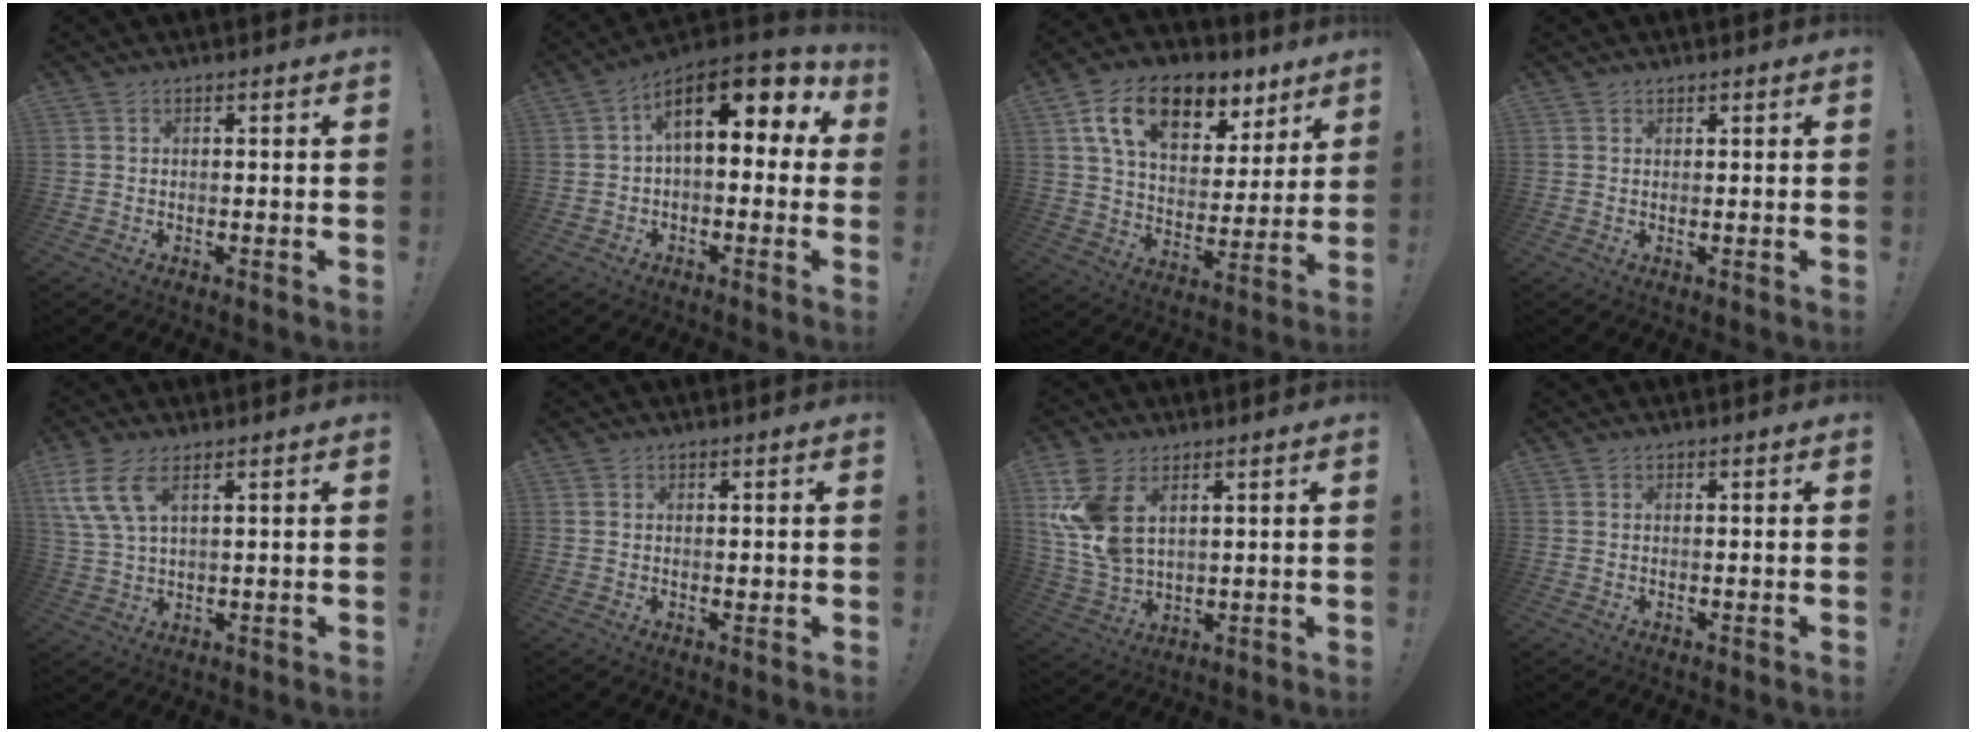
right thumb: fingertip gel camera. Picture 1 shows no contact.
{"total": 13.2, "force": [4.4, 6.5, 10.6], "torque": [-0.157, -0.021, 0.075]}
{"total": 17.9, "force": [10.1, 10.3, 10.6], "torque": [-0.170, -0.045, 0.179]}
{"total": 0.9, "force": [0.8, 0.5, -0.1], "torque": [0.010, -0.003, 0.015]}
{"total": 9.0, "force": [4.7, 3.7, 6.7], "torque": [-0.148, -0.005, 0.095]}
{"total": 0.5, "force": [0.1, 0.5, 0.2], "torque": [0.006, -0.003, 0.001]}
{"total": 12.1, "force": [4.8, 7.3, 8.4], "torque": [-0.169, -0.019, 0.093]}
{"total": 0.0}